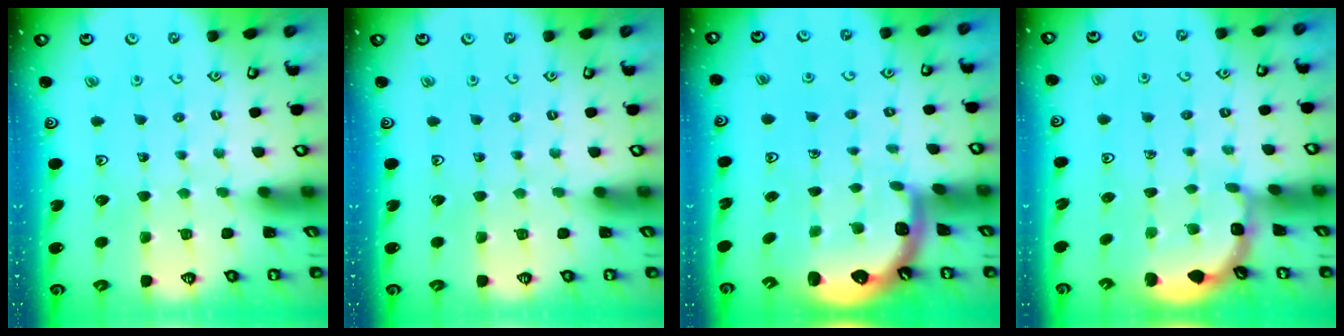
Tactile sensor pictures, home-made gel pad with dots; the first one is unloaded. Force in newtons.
{"total": 0.0}
{"total": 1.9, "press": 1.8, "slide": 0.6}
{"total": 1.9, "press": 1.9, "slide": 0.3}